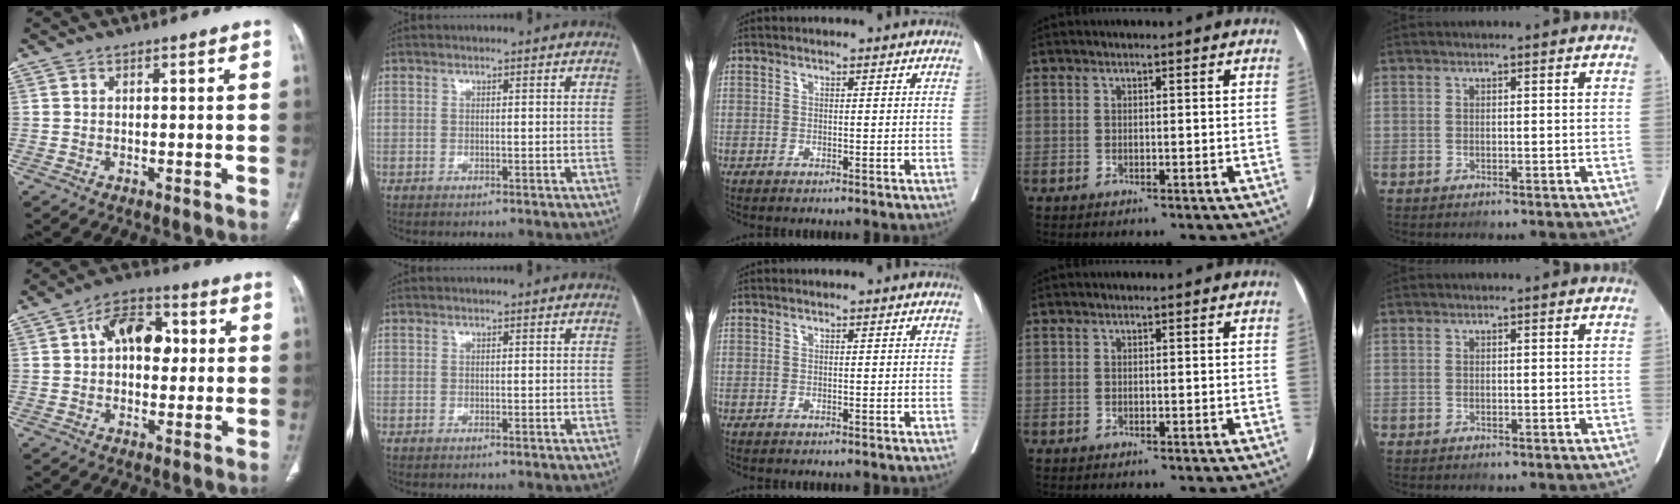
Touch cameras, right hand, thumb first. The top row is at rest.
{"thumb": {"total": 10.7, "force": [1.8, 6.9, 7.9], "torque": [-0.095, 0.022, 0.022]}}